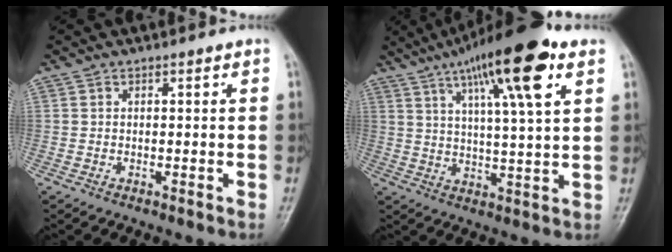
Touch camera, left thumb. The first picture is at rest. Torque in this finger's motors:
{"motor_torque": [0.84, 0.73, 1.68, -1.09, 0.38]}